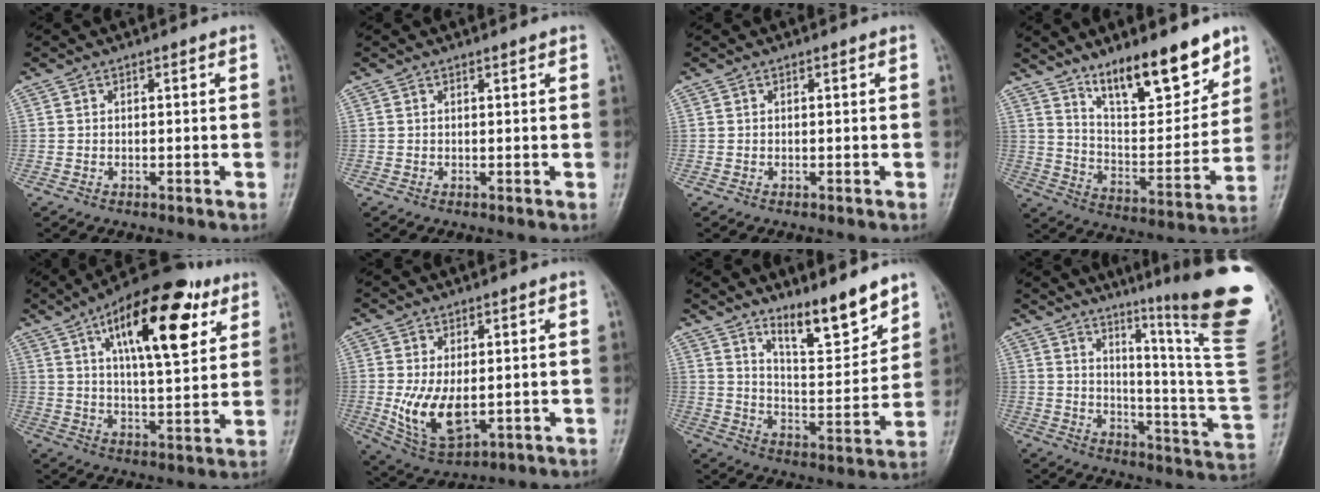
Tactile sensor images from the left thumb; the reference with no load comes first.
{"total": 0.6, "force": [0.5, 0.1, 0.3], "torque": [-0.007, -0.003, 0.007]}
{"total": 0.0}
{"total": 17.3, "force": [12.2, 5.6, 10.9], "torque": [-0.127, -0.083, 0.209]}
{"total": 20.7, "force": [9.2, 8.1, 16.7], "torque": [-0.227, -0.021, 0.140]}
{"total": 9.7, "force": [-0.6, 5.3, 8.1], "torque": [-0.145, -0.018, 0.006]}
{"total": 12.3, "force": [9.4, 3.1, 7.3], "torque": [-0.090, -0.080, 0.161]}
{"total": 26.1, "force": [15.6, 1.4, 20.8], "torque": [-0.251, -0.104, 0.218]}